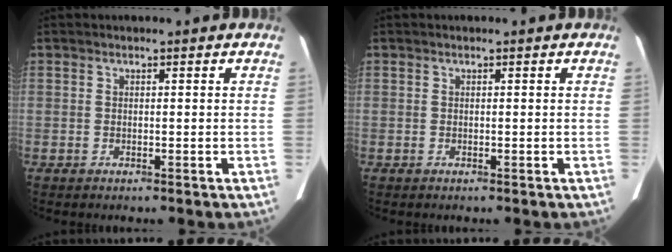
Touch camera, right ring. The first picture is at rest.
{"total": 0.0}